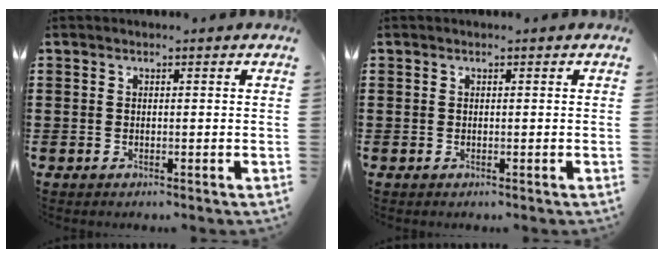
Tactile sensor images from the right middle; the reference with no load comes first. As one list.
[{"total": 0.0}]